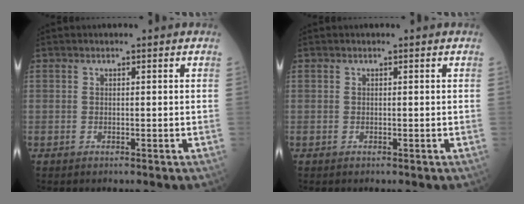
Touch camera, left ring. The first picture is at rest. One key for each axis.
{"total": 0.0}